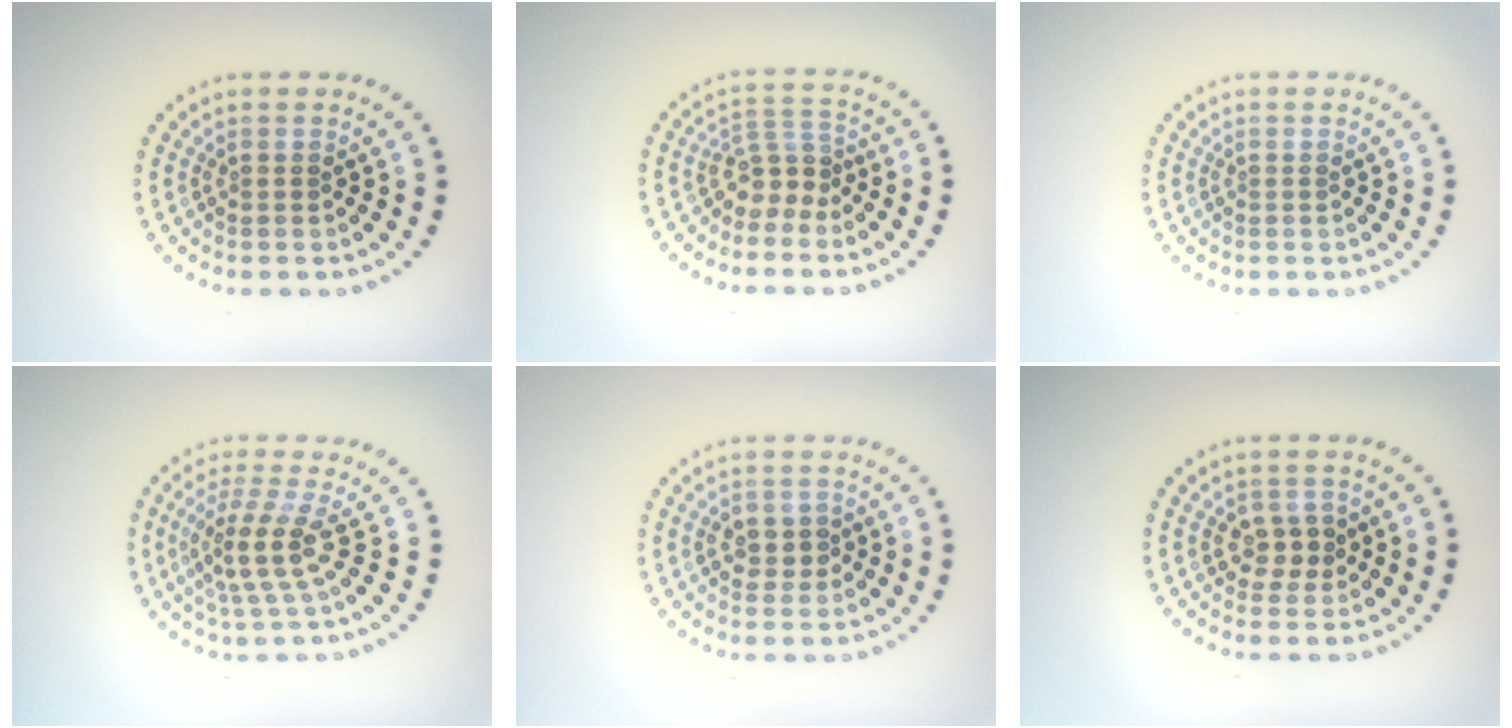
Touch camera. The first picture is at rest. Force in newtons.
{"total": 2.9, "press": 2.1, "slide": 2.1}
{"total": 0.0}
{"total": 3.7, "press": 3.0, "slide": 2.3}
{"total": 1.7, "press": 1.7, "slide": 0.3}
{"total": 2.4, "press": 2.3, "slide": 0.8}